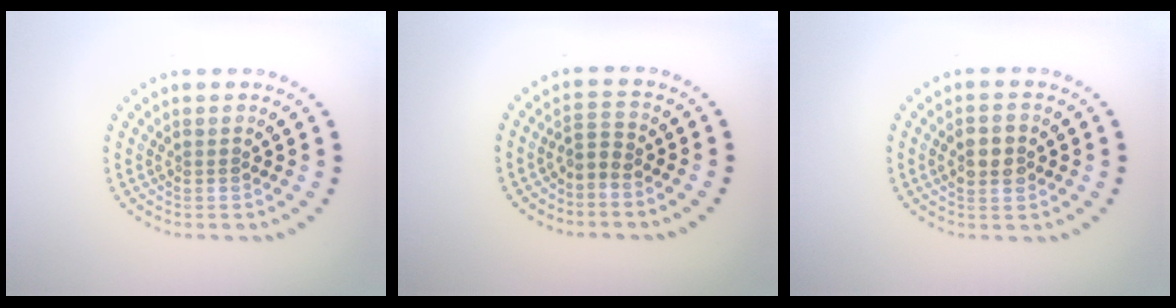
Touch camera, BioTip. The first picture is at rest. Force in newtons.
{"total": 1.8, "press": 1.3, "slide": 1.3}
{"total": 2.9, "press": 2.9, "slide": 0.3}